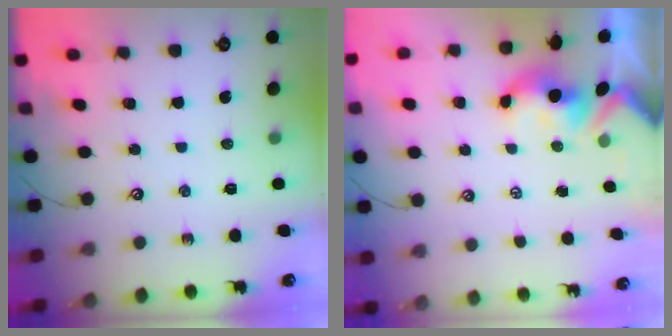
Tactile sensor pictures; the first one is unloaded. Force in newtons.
{"total": 2.1, "press": 2.0, "slide": 0.7}